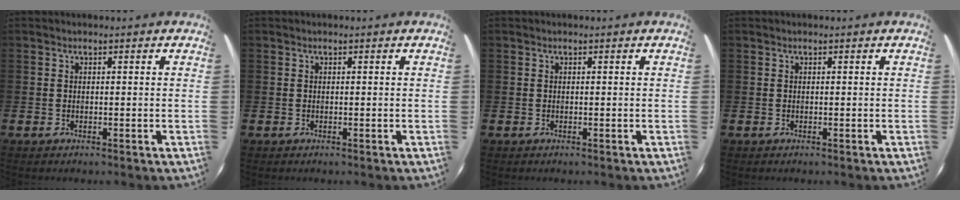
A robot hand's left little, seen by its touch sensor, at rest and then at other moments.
{"total": 0.0}
{"total": 0.0}
{"total": 0.0}